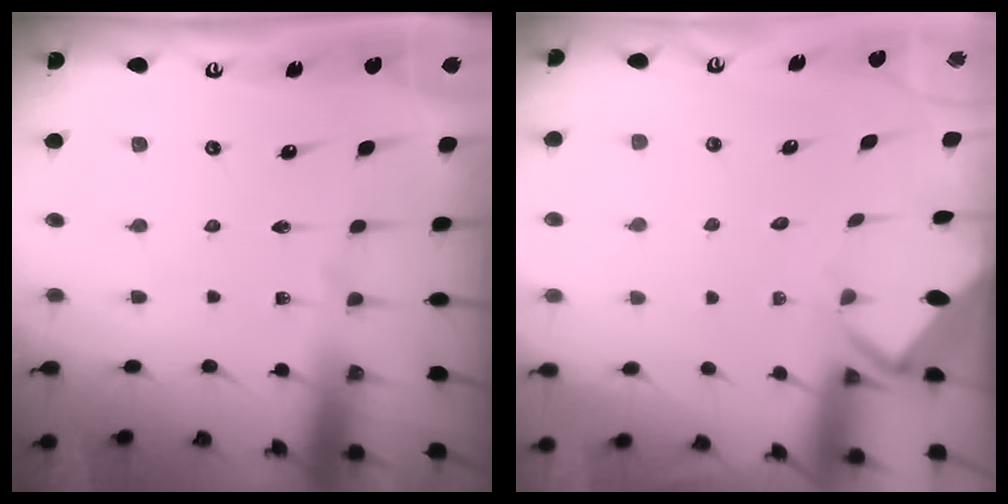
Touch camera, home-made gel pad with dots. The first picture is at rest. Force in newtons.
{"total": 3.9, "press": 3.9, "slide": 0.4}